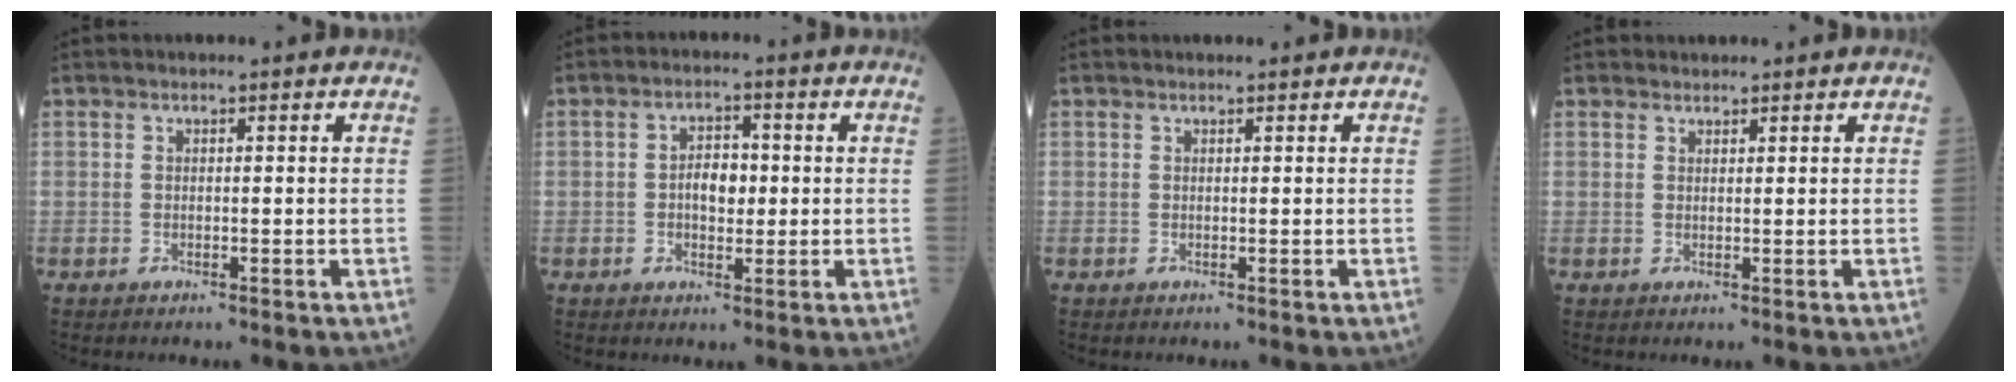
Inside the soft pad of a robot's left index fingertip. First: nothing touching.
{"total": 4.2, "force": [-0.2, 2.4, 3.5], "torque": [-0.061, 0.009, -0.003]}
{"total": 0.6, "force": [0.6, 0.0, 0.1], "torque": [-0.004, 0.003, 0.009]}
{"total": 0.8, "force": [0.7, 0.3, -0.1], "torque": [-0.002, 0.000, 0.011]}